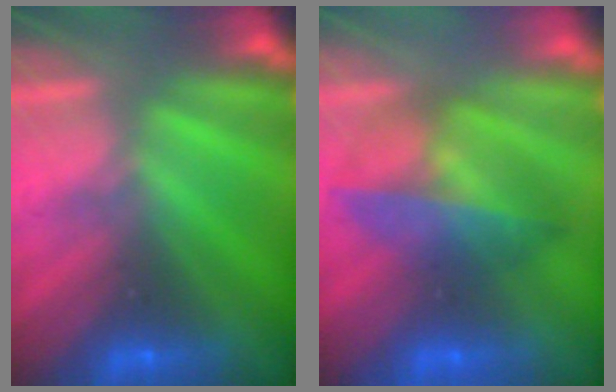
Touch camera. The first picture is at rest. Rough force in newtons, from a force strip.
{"total": 4.4}